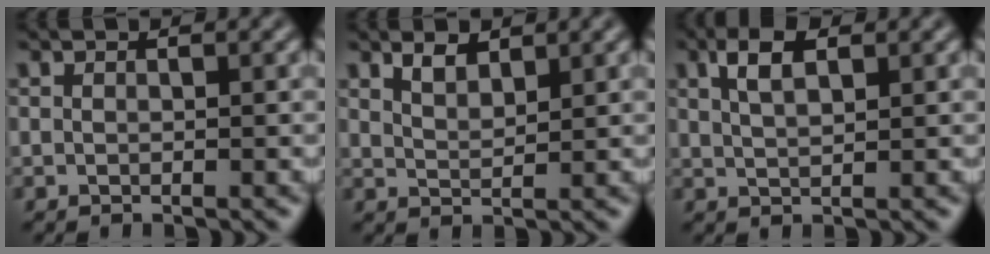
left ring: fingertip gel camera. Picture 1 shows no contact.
{"total": 1.9, "force": [1.6, 0.6, 0.9], "torque": [-0.020, -0.001, 0.031]}
{"total": 3.1, "force": [1.5, 1.3, 2.3], "torque": [-0.047, 0.007, 0.029]}